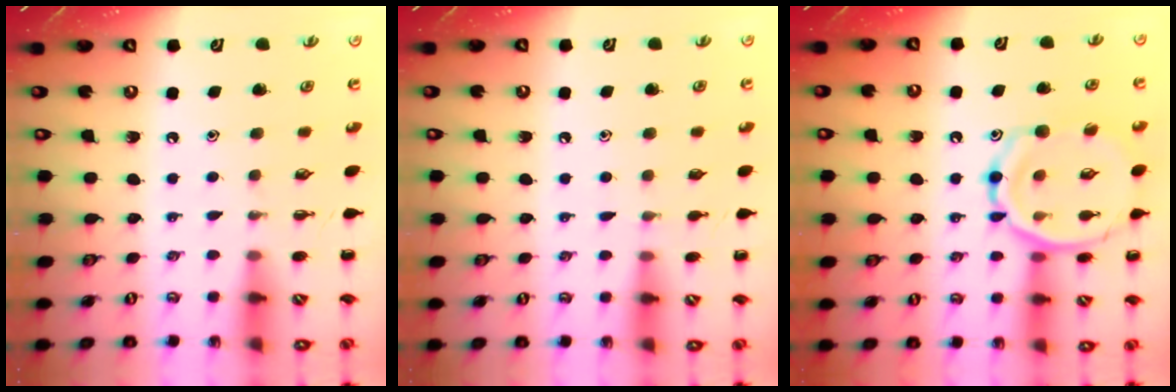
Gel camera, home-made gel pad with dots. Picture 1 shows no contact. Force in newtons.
{"total": 2.6, "press": 2.4, "slide": 1.0}
{"total": 17.6, "press": 17.5, "slide": 1.6}